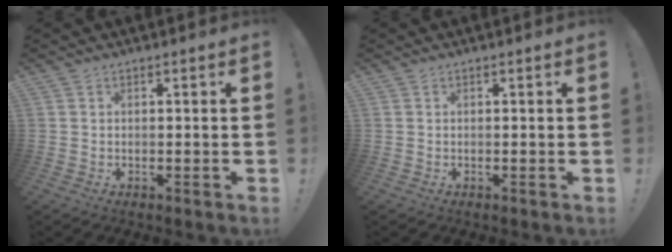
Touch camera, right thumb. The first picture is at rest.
{"total": 0.0}